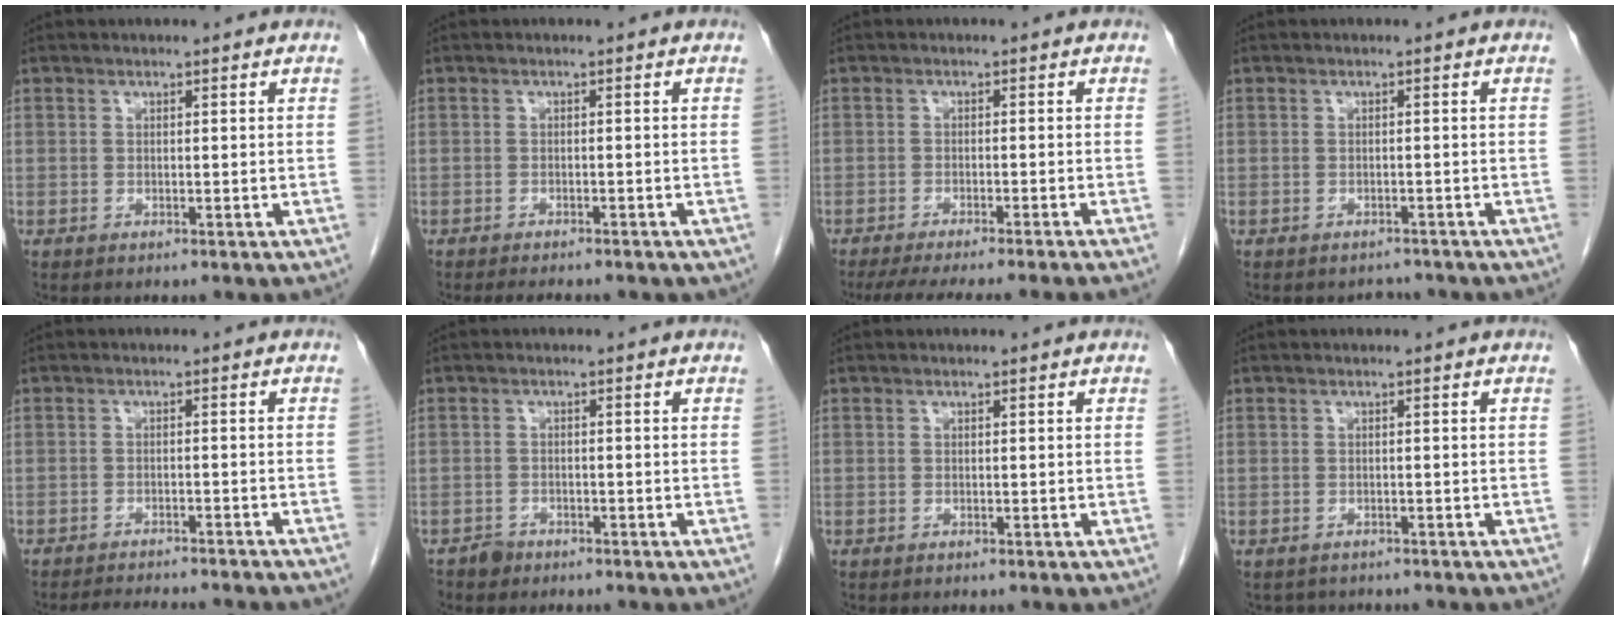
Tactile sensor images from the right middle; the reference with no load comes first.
{"total": 6.3, "force": [-5.2, 1.9, 3.0], "torque": [-0.036, -0.004, -0.058]}
{"total": 11.7, "force": [-10.2, -0.9, 5.8], "torque": [-0.059, -0.024, -0.143]}
{"total": 2.1, "force": [-1.8, 0.9, -0.2], "torque": [0.000, -0.001, -0.026]}
{"total": 10.6, "force": [-9.7, 1.4, 4.1], "torque": [-0.053, -0.008, -0.121]}
{"total": 1.8, "force": [-1.5, 1.0, 0.0], "torque": [-0.004, 0.003, -0.025]}
{"total": 0.0}
{"total": 2.9, "force": [-2.5, 1.3, 0.2], "torque": [-0.006, -0.001, -0.034]}